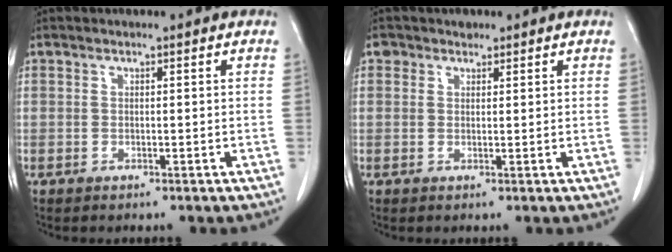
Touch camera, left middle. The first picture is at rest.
{"total": 1.7, "force": [1.1, 1.3, 0.1], "torque": [0.004, 0.001, 0.012]}